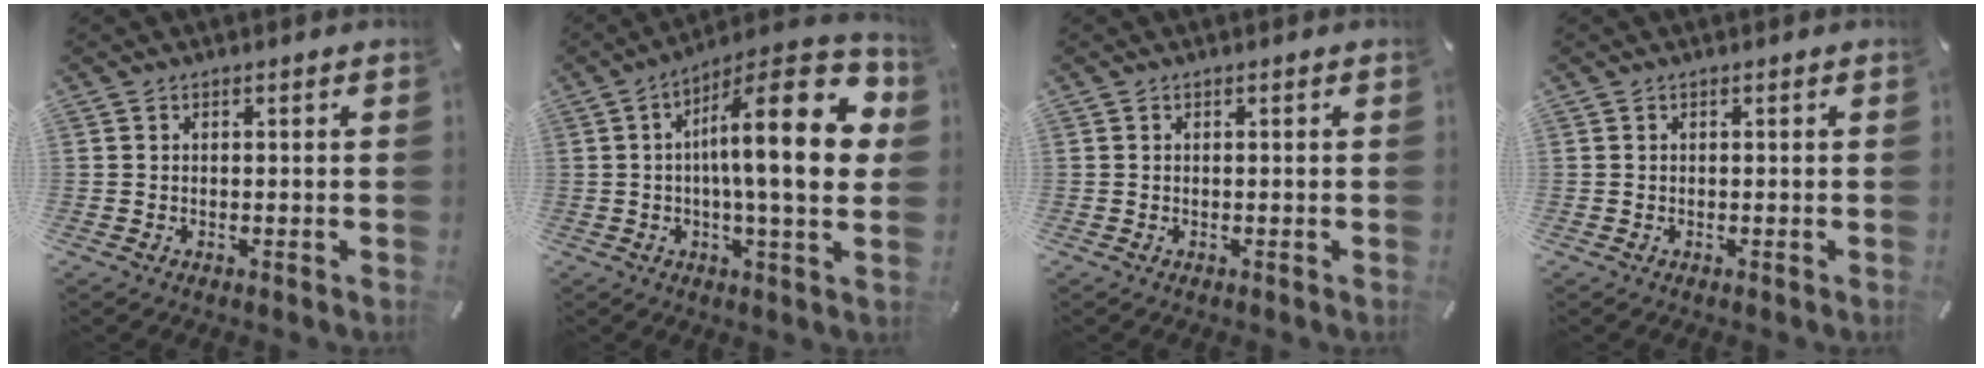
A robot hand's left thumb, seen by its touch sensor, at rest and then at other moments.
{"total": 22.9, "force": [3.9, 5.8, 21.8], "torque": [-0.324, -0.023, 0.054]}
{"total": 0.0}
{"total": 0.0}